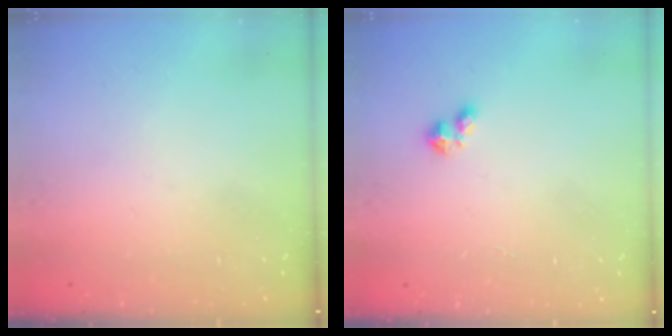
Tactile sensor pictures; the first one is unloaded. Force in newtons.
{"total": 2.4, "press": 2.4, "slide": 0.4}